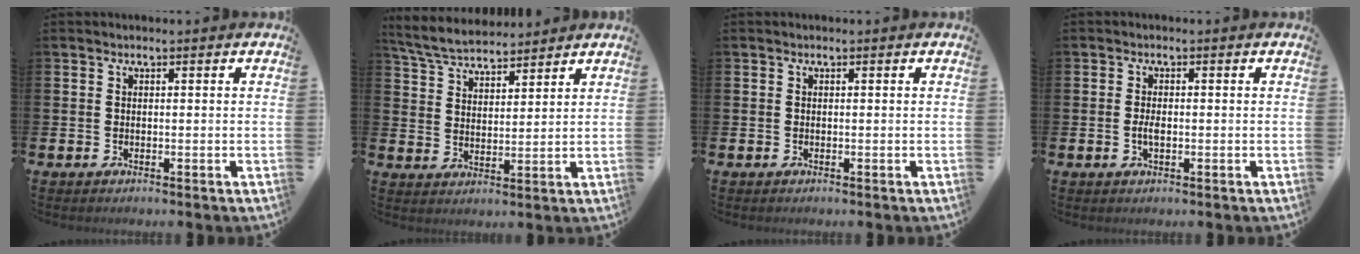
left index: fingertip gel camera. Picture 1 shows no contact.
{"total": 5.9, "force": [5.7, 1.2, 1.1], "torque": [-0.047, -0.022, 0.105]}
{"total": 0.0}
{"total": 1.7, "force": [-0.2, 0.7, 1.5], "torque": [-0.029, 0.002, -0.006]}